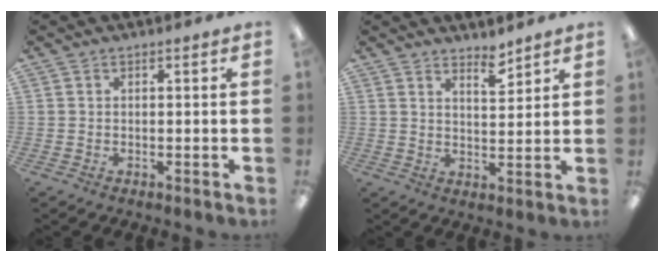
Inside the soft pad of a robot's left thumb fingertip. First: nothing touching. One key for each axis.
{"total": 4.5, "fx": 4.0, "fy": 1.1, "fz": 1.5, "tx": -0.007, "ty": -0.034, "tz": 0.068}